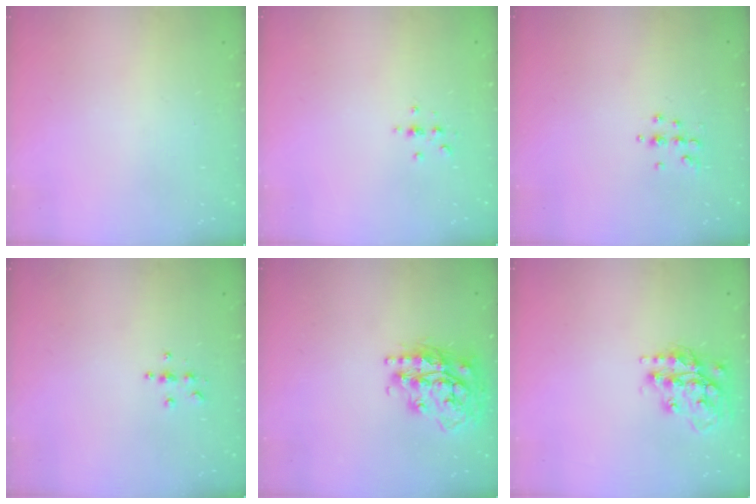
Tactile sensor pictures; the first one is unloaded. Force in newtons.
{"total": 2.3, "press": 2.3, "slide": 0.2}
{"total": 4.8, "press": 4.7, "slide": 0.5}
{"total": 3.8, "press": 3.8, "slide": 0.4}
{"total": 19.3, "press": 19.3, "slide": 1.4}
{"total": 16.1, "press": 16.0, "slide": 1.3}